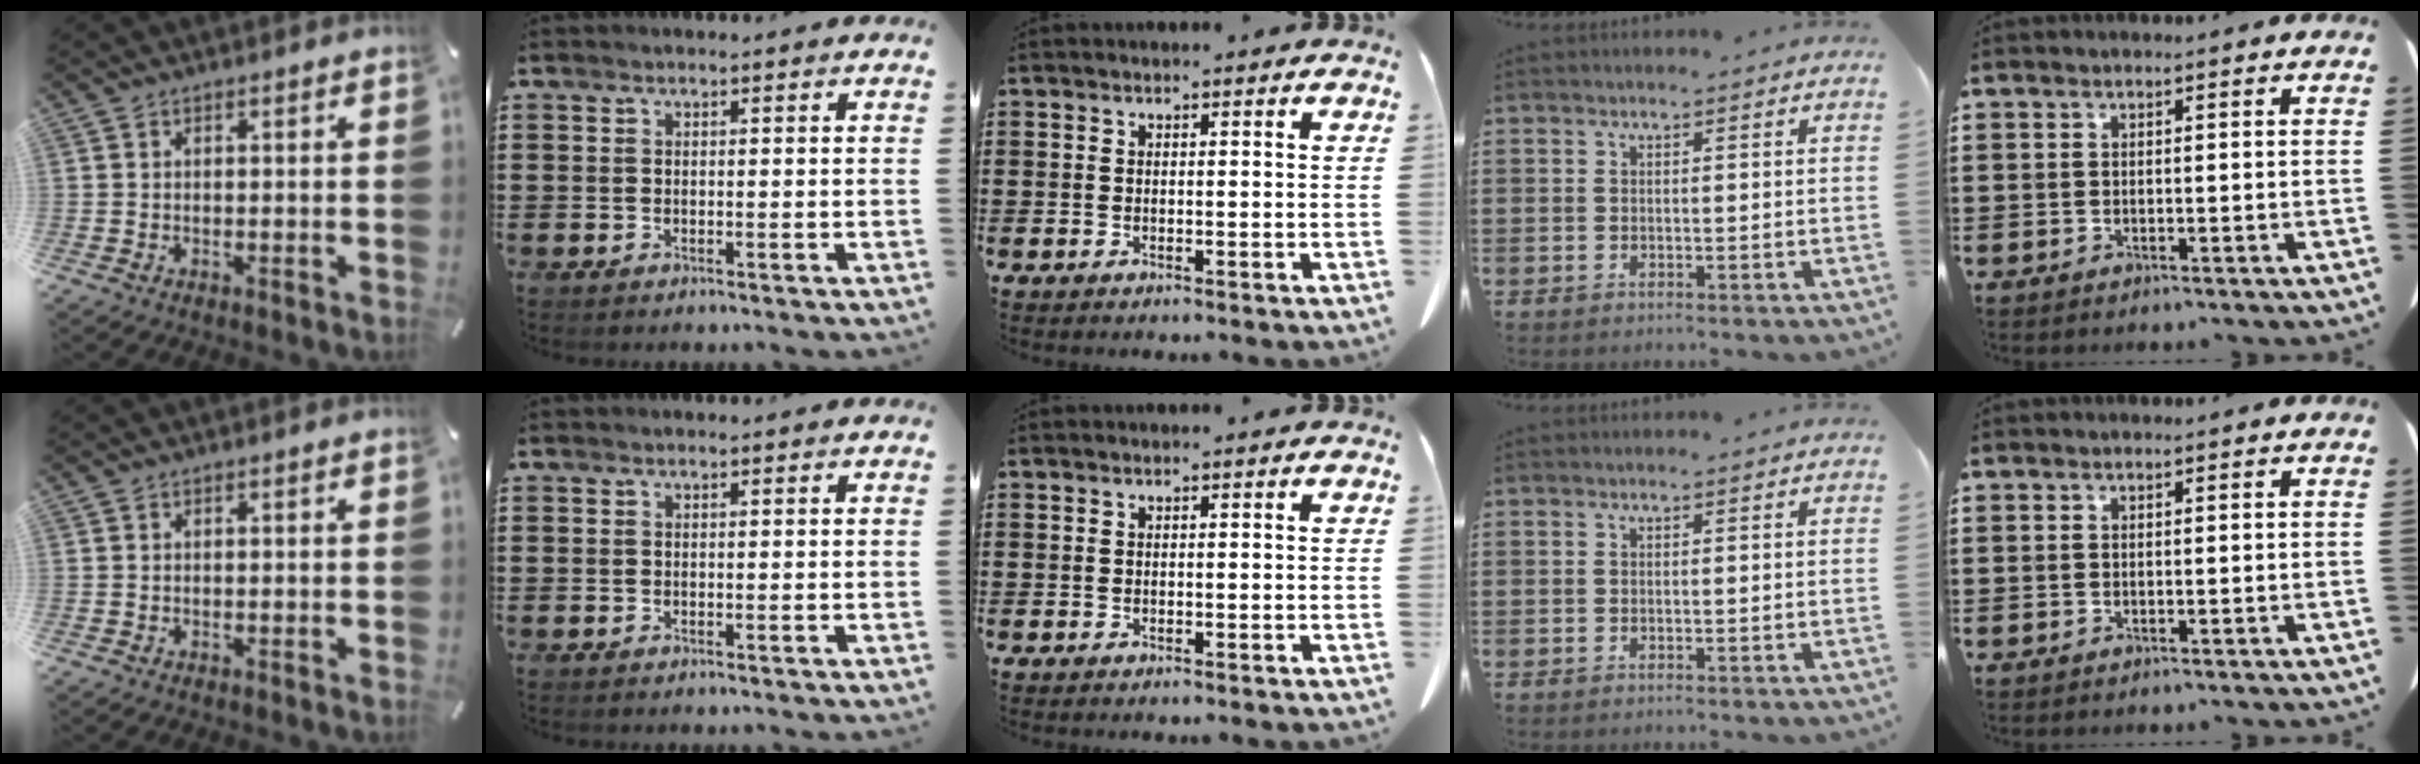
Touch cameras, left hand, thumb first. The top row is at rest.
{}